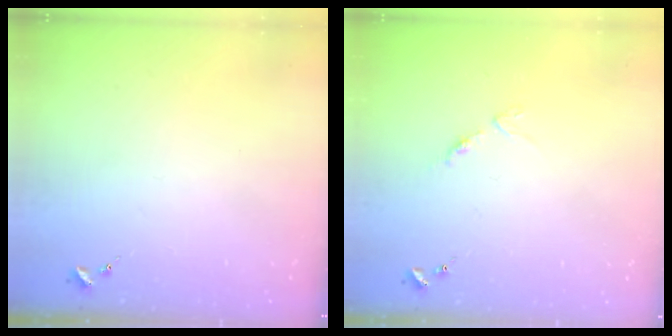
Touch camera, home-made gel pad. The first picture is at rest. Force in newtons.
{"total": 3.2, "press": 3.2, "slide": 0.4}